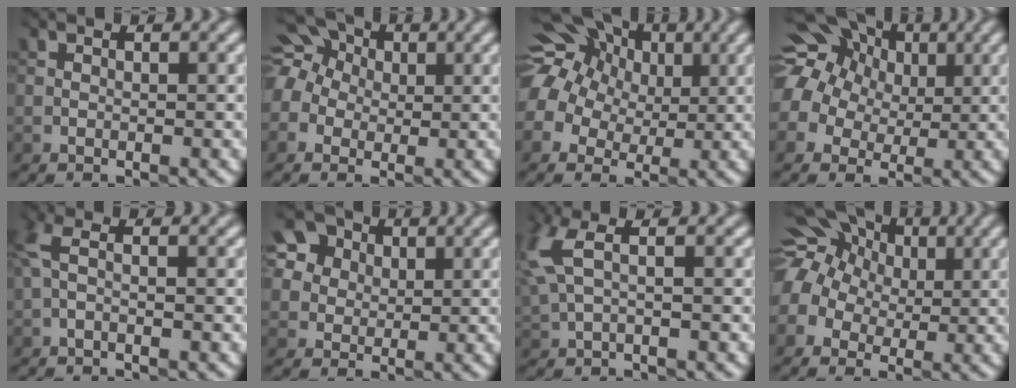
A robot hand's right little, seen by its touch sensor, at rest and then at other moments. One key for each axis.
{"total": 11.2, "fx": 2.4, "fy": 9.8, "fz": 4.9, "tx": -0.124, "ty": 0.034, "tz": 0.014}
{"total": 15.3, "fx": 5.6, "fy": 12.4, "fz": 7.0, "tx": -0.162, "ty": 0.043, "tz": 0.070}
{"total": 17.2, "fx": 6.4, "fy": 14.1, "fz": 7.3, "tx": -0.180, "ty": 0.043, "tz": 0.092}
{"total": 1.7, "fx": -0.3, "fy": 0.6, "fz": 1.6, "tx": -0.051, "ty": 0.004, "tz": -0.009}
{"total": 7.9, "fx": 3.7, "fy": 6.3, "fz": 2.9, "tx": -0.079, "ty": 0.019, "tz": 0.065}
{"total": 3.9, "fx": 1.2, "fy": 1.6, "fz": 3.4, "tx": -0.103, "ty": 0.006, "tz": 0.027}
{"total": 16.2, "fx": 4.6, "fy": 13.7, "fz": 7.4, "tx": -0.177, "ty": 0.043, "tz": 0.035}